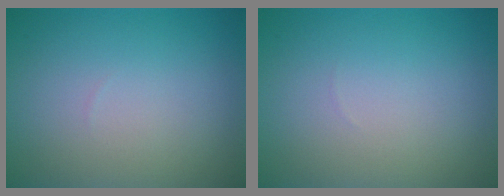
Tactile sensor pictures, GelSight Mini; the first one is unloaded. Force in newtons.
{"total": 0.0}